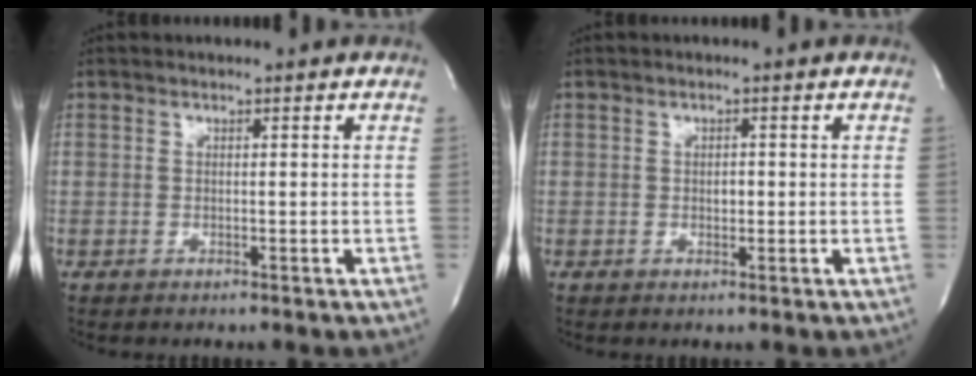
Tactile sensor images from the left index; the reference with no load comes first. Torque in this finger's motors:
{"motor_torque": [0.04, 0.00, 0.00, 0.00]}